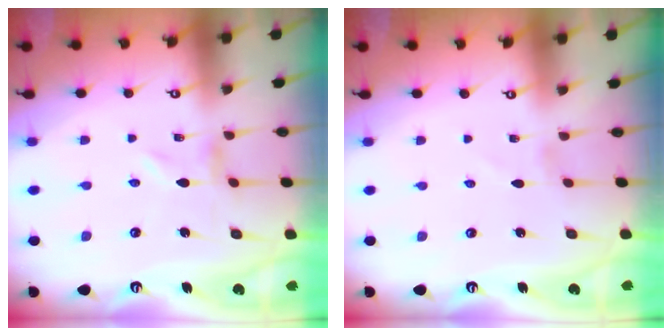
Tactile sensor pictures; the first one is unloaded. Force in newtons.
{"total": 1.2, "press": 1.2, "slide": 0.1}